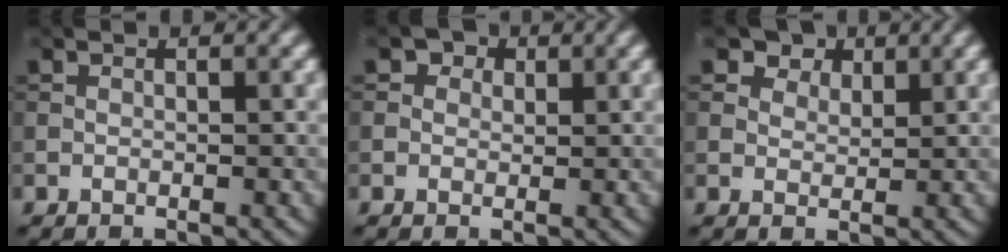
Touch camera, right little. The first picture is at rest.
{"total": 2.2, "force": [1.2, 1.6, 1.0], "torque": [-0.014, -0.001, 0.002]}
{"total": 4.4, "force": [3.2, 2.5, 1.6], "torque": [-0.045, -0.011, 0.057]}